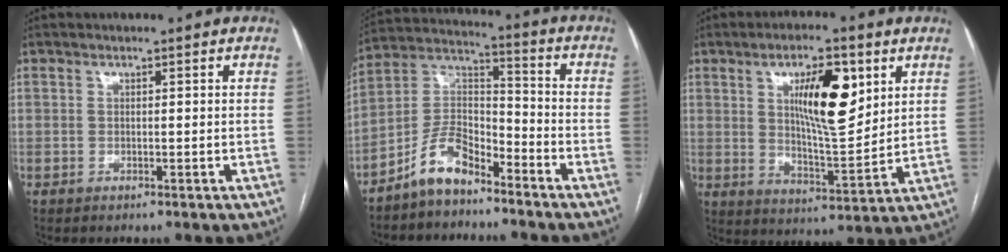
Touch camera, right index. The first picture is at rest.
{"total": 9.0, "force": [-6.8, 3.7, 4.7], "torque": [-0.099, 0.023, -0.134]}
{"total": 12.3, "force": [4.6, 3.2, 11.0], "torque": [-0.184, 0.001, 0.081]}